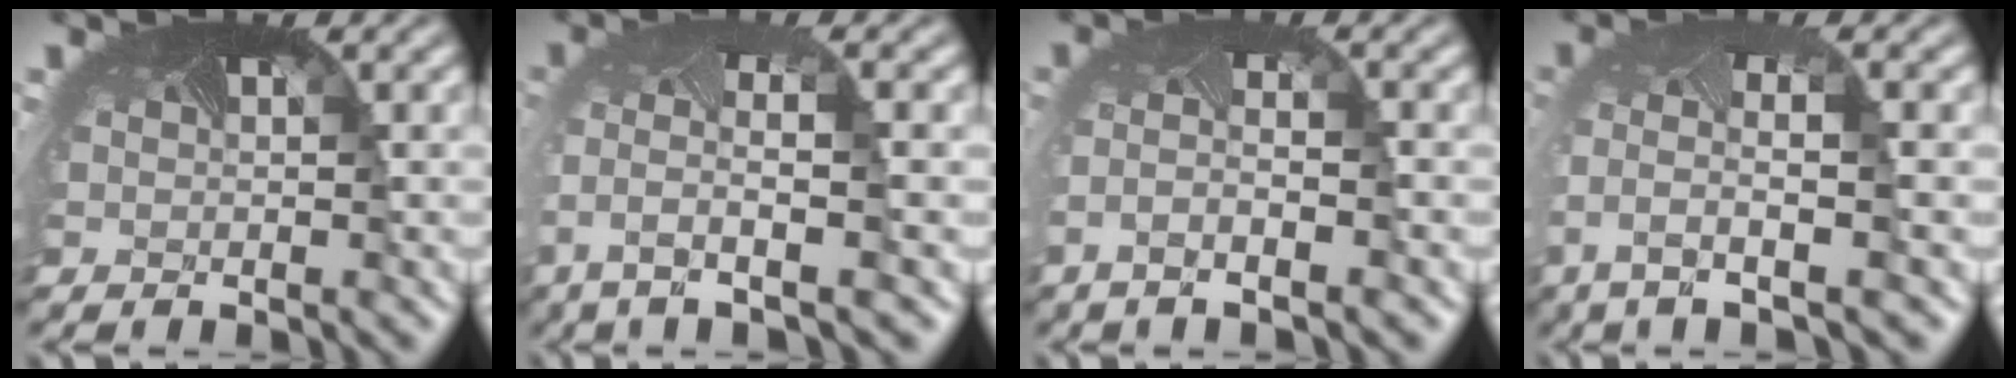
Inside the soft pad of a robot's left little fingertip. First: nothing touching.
{"total": 4.3, "force": [-1.8, 1.1, 3.8], "torque": [-0.107, -0.010, -0.037]}
{"total": 2.9, "force": [-1.7, 0.3, 2.4], "torque": [-0.065, -0.011, -0.036]}
{"total": 3.9, "force": [-1.5, 0.9, 3.5], "torque": [-0.101, -0.009, -0.030]}